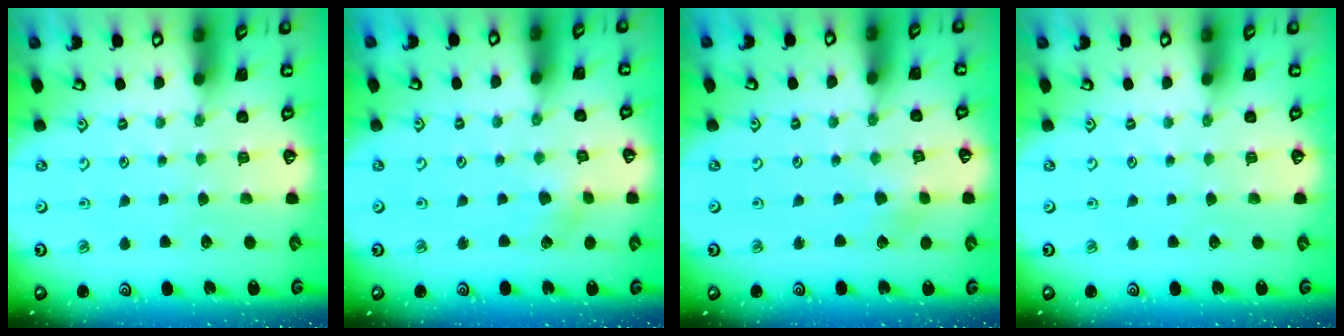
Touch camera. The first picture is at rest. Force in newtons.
{"total": 2.5, "press": 2.5, "slide": 0.4}
{"total": 2.5, "press": 2.4, "slide": 0.5}
{"total": 0.0}